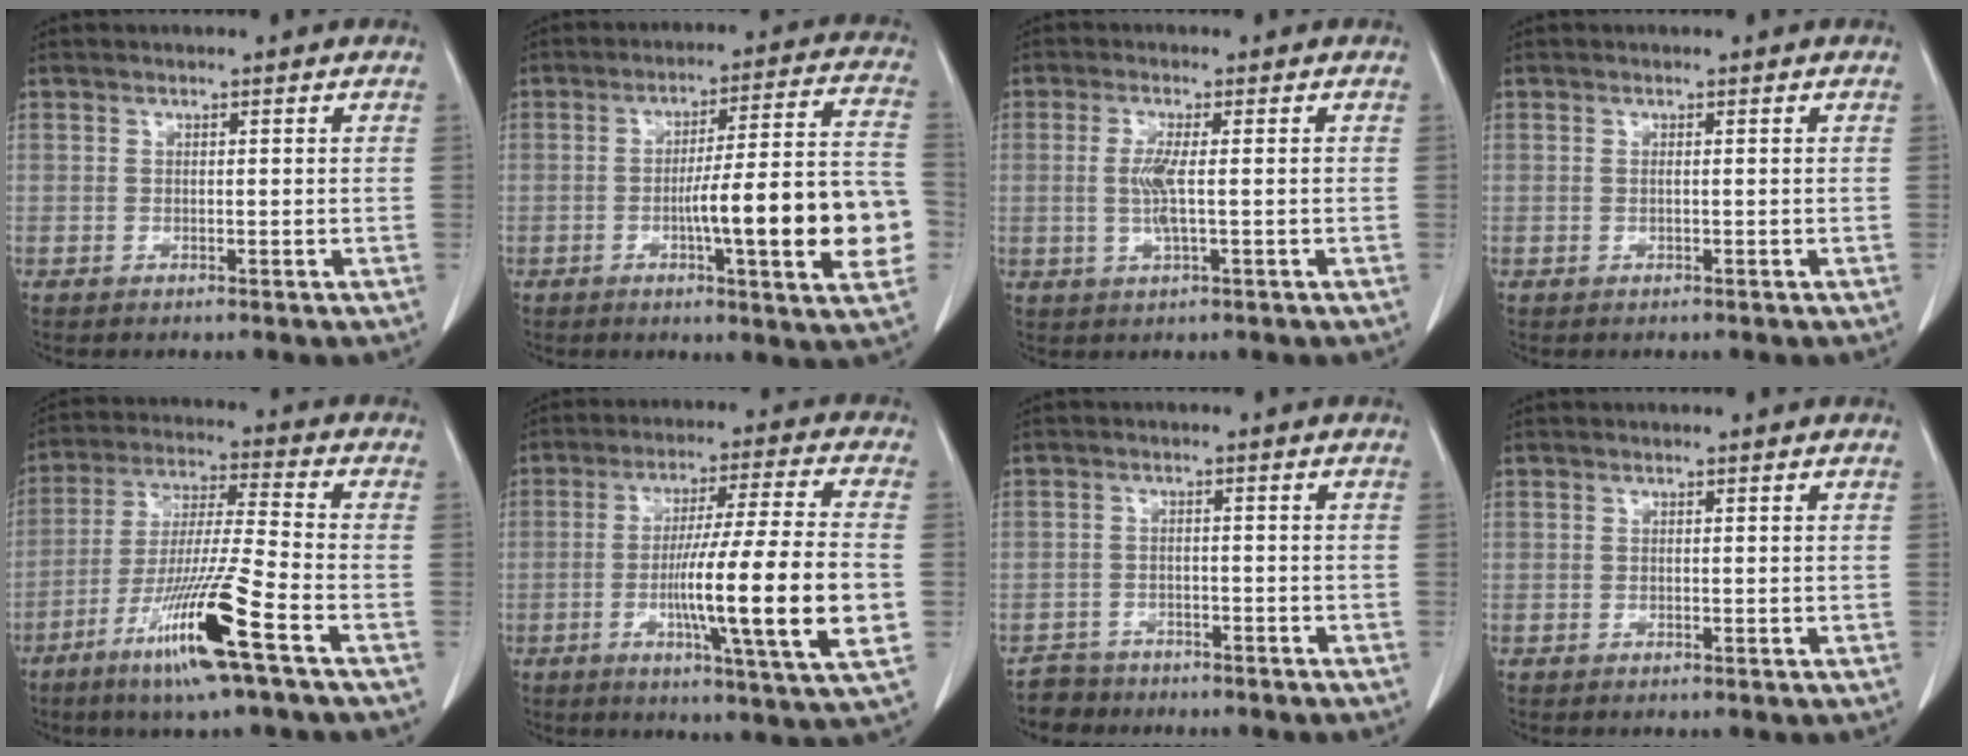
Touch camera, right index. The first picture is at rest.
{"total": 18.0, "force": [-3.9, 1.2, 17.5], "torque": [-0.198, 0.019, -0.050]}
{"total": 3.8, "force": [-0.2, 0.5, 3.7], "torque": [-0.078, -0.003, -0.004]}
{"total": 0.0}
{"total": 14.5, "force": [-7.4, -0.8, 12.4], "torque": [-0.247, -0.029, -0.137]}
{"total": 17.5, "force": [-3.3, -0.8, 17.2], "torque": [-0.272, -0.010, -0.059]}
{"total": 3.8, "force": [-3.2, 1.9, -0.8], "torque": [0.011, 0.004, -0.057]}
{"total": 0.0}